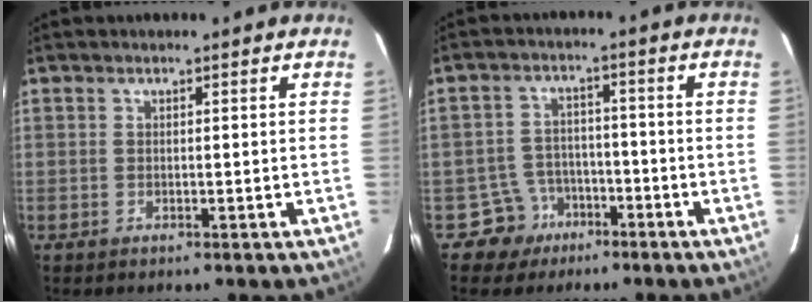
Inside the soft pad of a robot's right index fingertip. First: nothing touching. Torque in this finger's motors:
{"motor_torque": [-0.44, -0.32, -0.37, -0.10]}